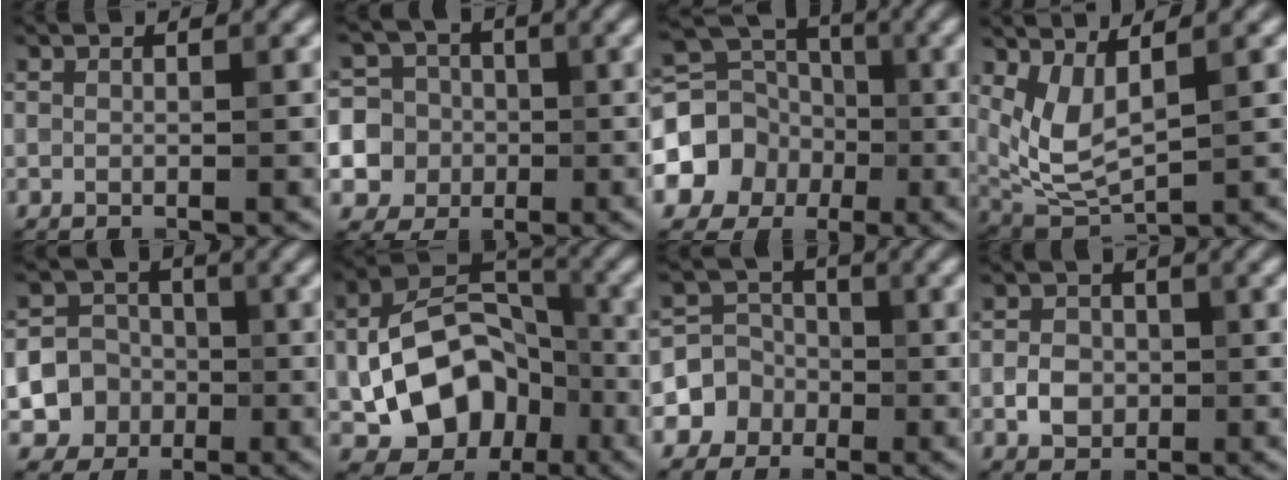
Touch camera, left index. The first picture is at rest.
{"total": 11.7, "force": [-1.8, 11.2, 2.9], "torque": [-0.087, 0.004, -0.043]}
{"total": 8.9, "force": [-2.2, 8.0, 3.2], "torque": [-0.058, 0.001, -0.064]}
{"total": 4.0, "force": [1.5, 1.5, 3.4], "torque": [-0.081, -0.013, 0.040]}
{"total": 7.2, "force": [-2.3, 6.8, 1.2], "torque": [-0.002, -0.006, -0.057]}
{"total": 11.2, "force": [-3.0, 8.0, 7.2], "torque": [-0.114, 0.000, -0.051]}
{"total": 4.4, "force": [-1.4, 4.1, 0.5], "torque": [0.027, 0.008, -0.049]}
{"total": 2.6, "force": [-0.6, 2.2, 1.3], "torque": [-0.018, 0.000, -0.016]}